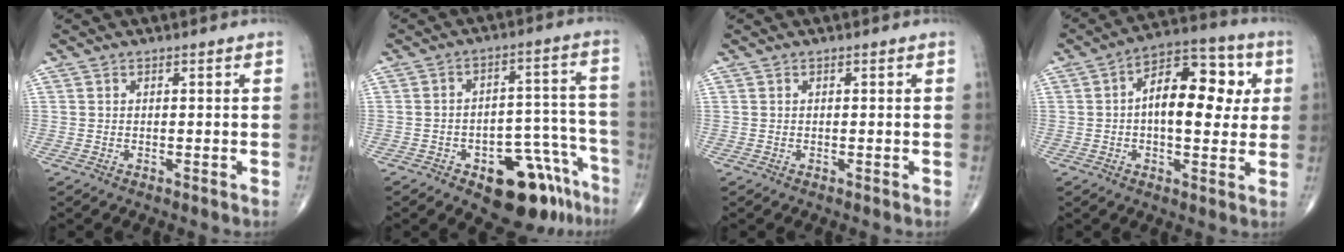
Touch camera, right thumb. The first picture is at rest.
{"total": 14.6, "force": [-8.6, 7.2, 9.3], "torque": [-0.075, 0.079, -0.113]}
{"total": 0.0}
{"total": 15.1, "force": [2.1, 7.9, 12.7], "torque": [-0.162, 0.022, 0.023]}